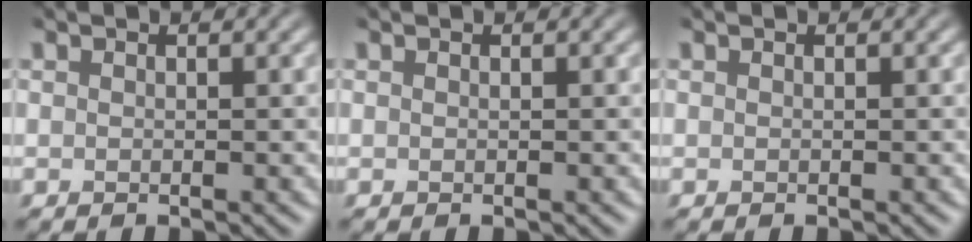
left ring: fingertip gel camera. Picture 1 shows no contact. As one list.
[{"total": 0.0}, {"total": 0.0}]